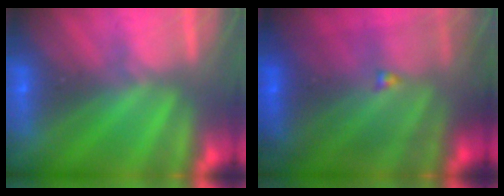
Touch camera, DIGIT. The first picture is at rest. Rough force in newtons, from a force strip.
{"total": 7.6}